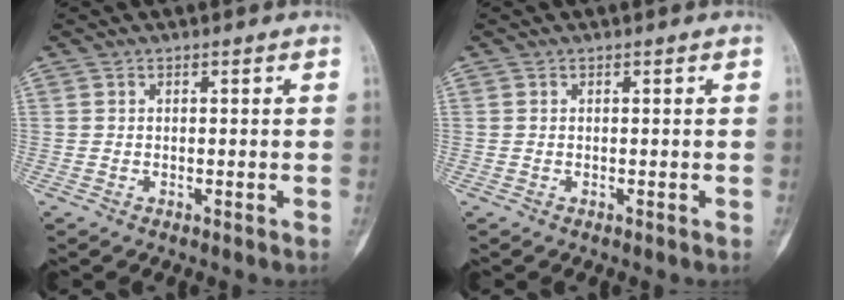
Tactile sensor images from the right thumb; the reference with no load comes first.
{"total": 0.0}